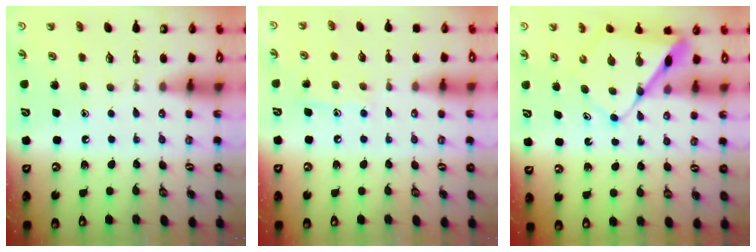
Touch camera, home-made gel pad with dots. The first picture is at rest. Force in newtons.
{"total": 6.7, "press": 6.7, "slide": 0.5}
{"total": 9.0, "press": 9.0, "slide": 0.8}